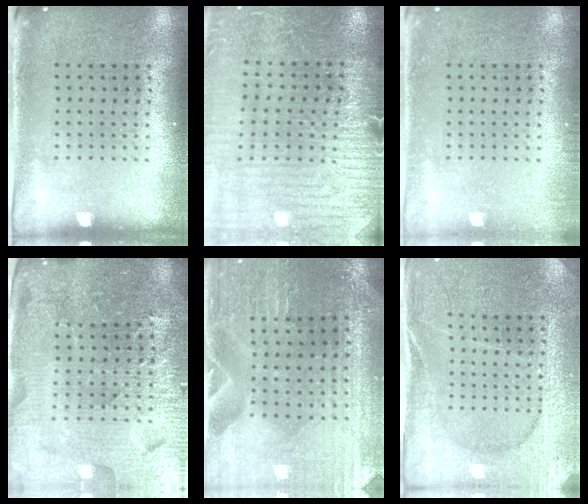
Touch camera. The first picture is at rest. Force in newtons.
{"total": 3.0, "press": 3.0, "slide": 0.4}
{"total": 0.8, "press": 0.8, "slide": 0.0}
{"total": 5.4, "press": 4.9, "slide": 2.2}
{"total": 1.2, "press": 1.2, "slide": 0.0}
{"total": 3.0, "press": 2.9, "slide": 0.4}